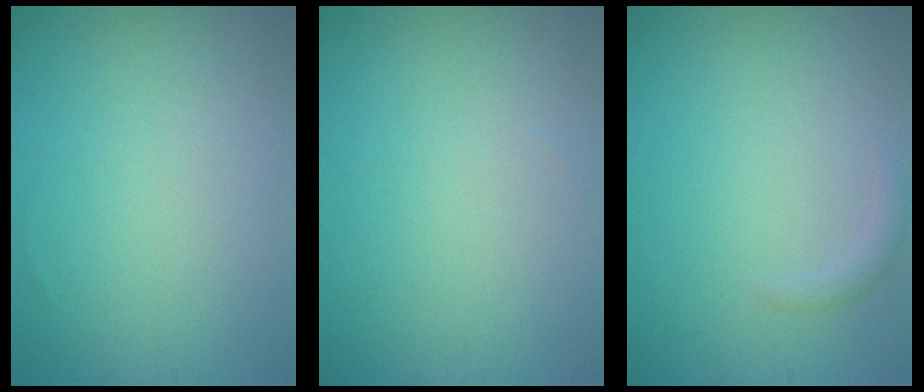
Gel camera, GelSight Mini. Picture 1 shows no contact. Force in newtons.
{"total": 0.0}
{"total": 1.0, "press": 1.0, "slide": 0.0}